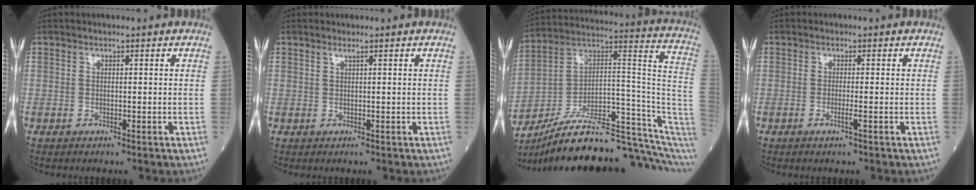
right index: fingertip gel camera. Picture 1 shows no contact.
{"total": 0.5, "force": [0.4, -0.1, 0.3], "torque": [-0.015, -0.004, 0.012]}
{"total": 23.3, "force": [-18.2, 3.5, 14.2], "torque": [-0.158, 0.052, -0.281]}
{"total": 1.2, "force": [-0.5, -0.2, 1.1], "torque": [-0.023, -0.001, -0.008]}